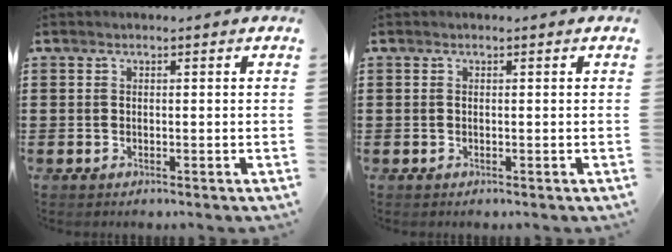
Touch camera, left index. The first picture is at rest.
{"total": 0.0}